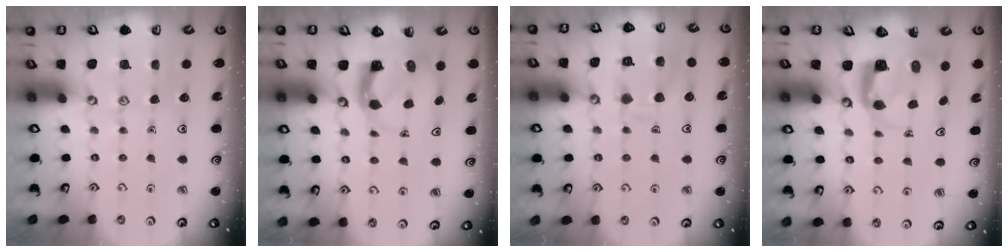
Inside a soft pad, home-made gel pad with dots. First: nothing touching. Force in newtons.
{"total": 4.0, "press": 3.9, "slide": 0.4}
{"total": 10.7, "press": 10.7, "slide": 0.9}
{"total": 5.8, "press": 5.8, "slide": 0.6}